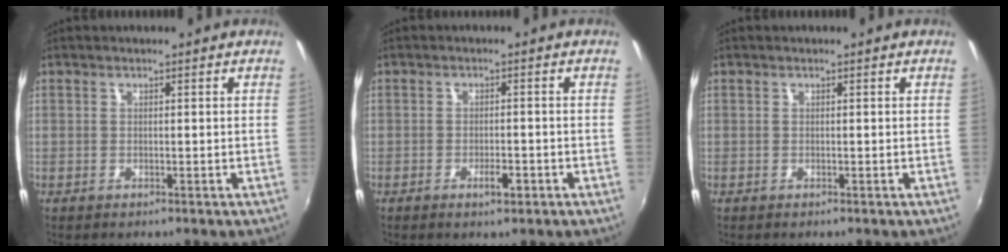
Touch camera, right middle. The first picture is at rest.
{"total": 2.5, "force": [-1.4, 0.8, 2.0], "torque": [-0.037, -0.002, -0.019]}
{"total": 0.0}